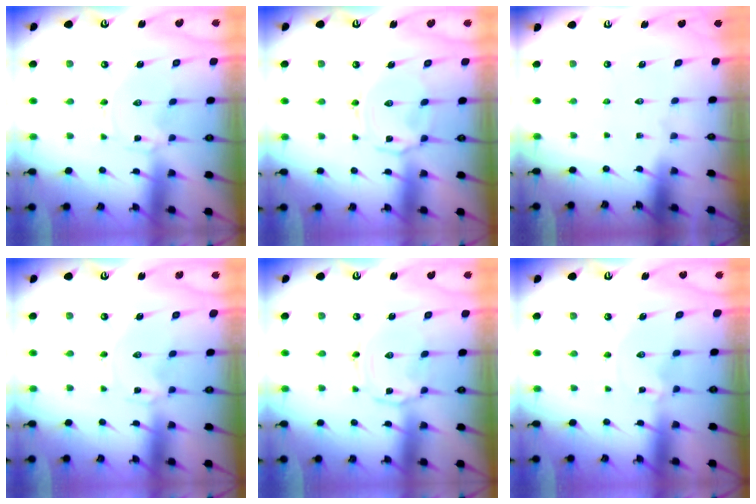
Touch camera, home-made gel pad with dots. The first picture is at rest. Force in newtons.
{"total": 2.8, "press": 2.8, "slide": 0.6}
{"total": 0.0}
{"total": 0.0}
{"total": 2.0, "press": 2.0, "slide": 0.3}
{"total": 0.0}